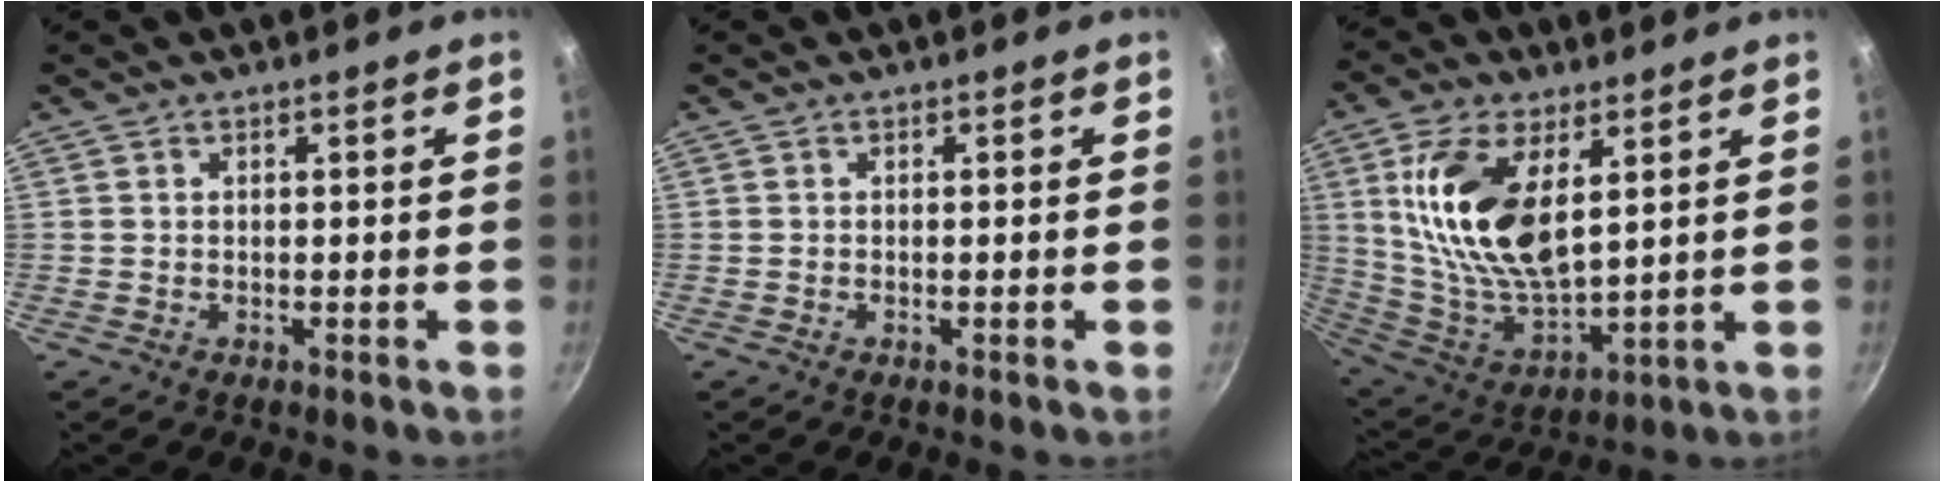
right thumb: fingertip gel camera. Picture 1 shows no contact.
{"total": 0.5, "force": [-0.2, 0.0, 0.5], "torque": [-0.012, 0.002, -0.005]}
{"total": 18.7, "force": [5.6, 9.4, 15.2], "torque": [-0.283, -0.033, 0.120]}